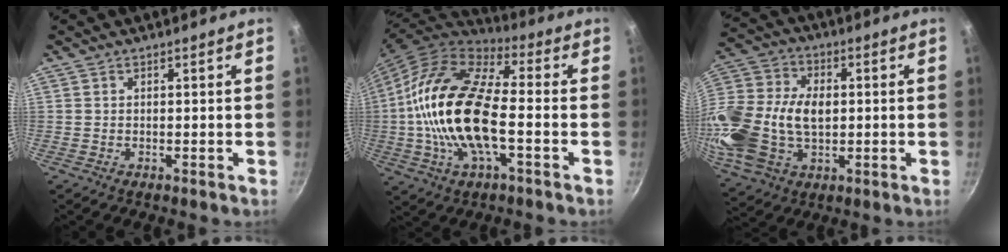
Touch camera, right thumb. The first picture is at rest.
{"total": 21.4, "force": [-2.2, 9.6, 19.0], "torque": [-0.355, 0.030, -0.053]}
{"total": 20.8, "force": [-0.5, 13.9, 15.5], "torque": [-0.307, 0.020, -0.010]}